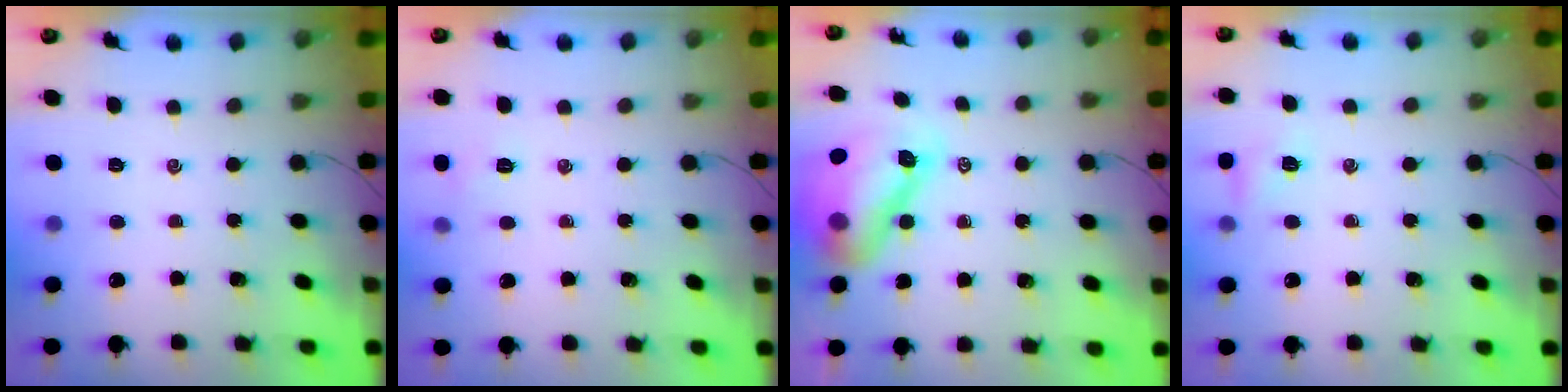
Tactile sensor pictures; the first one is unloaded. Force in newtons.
{"total": 3.8, "press": 3.7, "slide": 0.8}
{"total": 13.9, "press": 13.2, "slide": 4.5}
{"total": 5.8, "press": 5.6, "slide": 1.4}